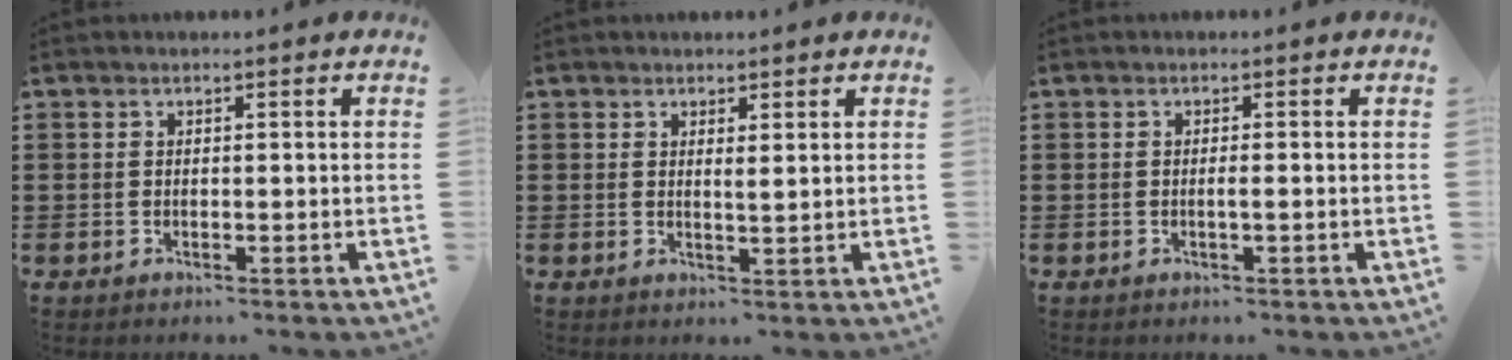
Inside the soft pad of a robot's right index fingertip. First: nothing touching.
{"total": 1.3, "force": [1.0, 0.0, 0.8], "torque": [-0.017, 0.001, 0.019]}
{"total": 1.0, "force": [-0.3, -0.1, 0.9], "torque": [-0.016, -0.004, -0.006]}